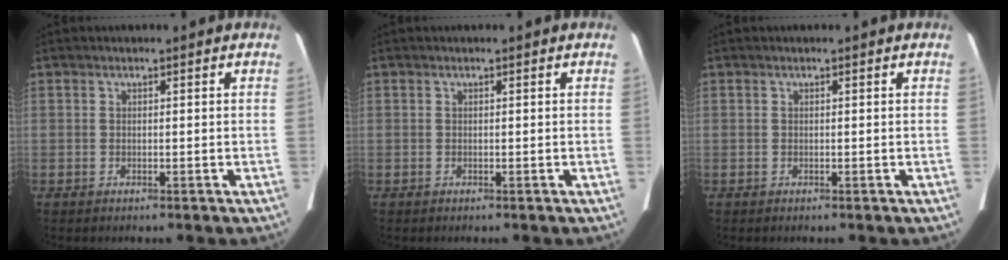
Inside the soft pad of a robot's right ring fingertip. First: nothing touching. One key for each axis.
{"total": 0.0}
{"total": 0.0}